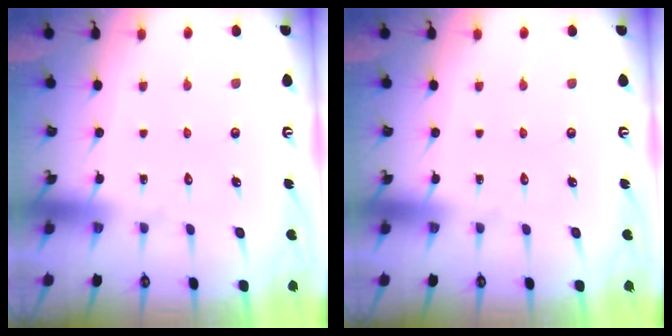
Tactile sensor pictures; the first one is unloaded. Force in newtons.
{"total": 0.0}